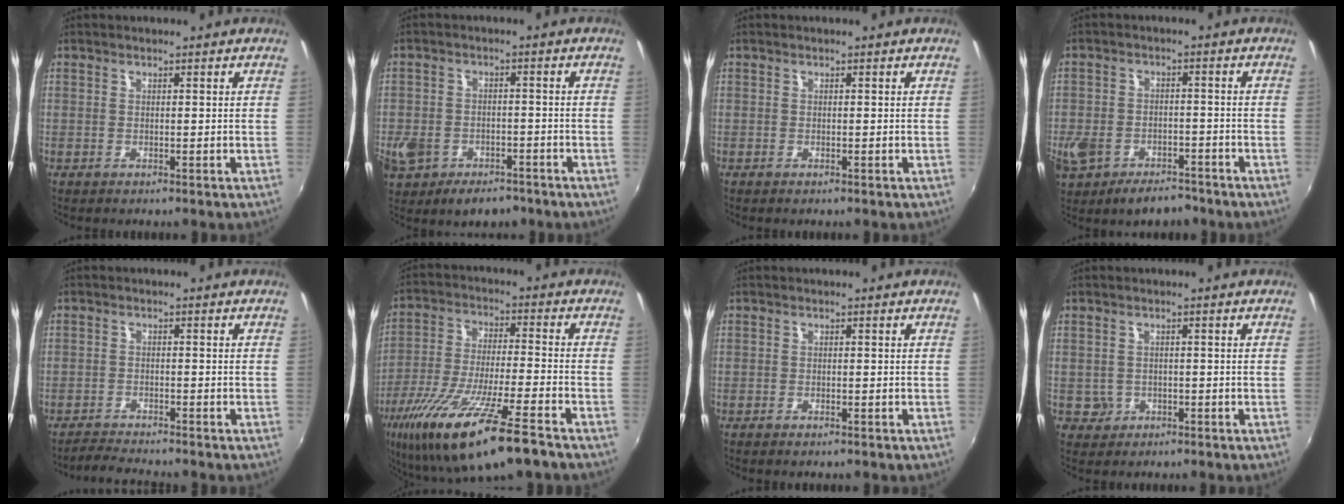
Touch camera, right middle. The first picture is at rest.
{"total": 11.3, "force": [-5.8, 8.0, 5.4], "torque": [-0.152, -0.009, -0.087]}
{"total": 0.0}
{"total": 11.3, "force": [-6.9, 7.2, 5.5], "torque": [-0.151, -0.008, -0.108]}
{"total": 3.1, "force": [-3.0, 0.1, 0.2], "torque": [-0.022, -0.003, -0.059]}
{"total": 20.7, "force": [-13.8, 2.6, 15.2], "torque": [-0.294, -0.054, -0.240]}
{"total": 1.0, "force": [-0.8, 0.3, 0.5], "torque": [-0.010, -0.002, -0.013]}
{"total": 2.8, "force": [-0.7, 2.7, 0.5], "torque": [-0.014, -0.001, -0.005]}